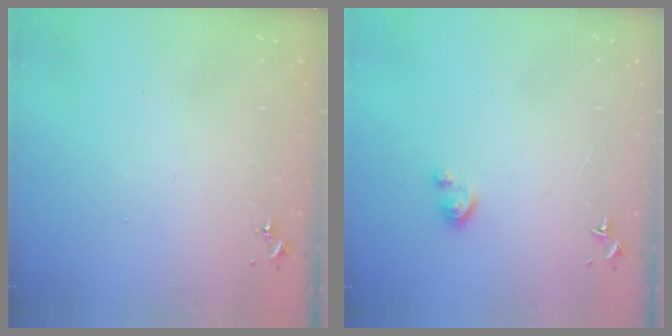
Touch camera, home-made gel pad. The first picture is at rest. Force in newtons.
{"total": 2.8, "press": 2.8, "slide": 0.3}